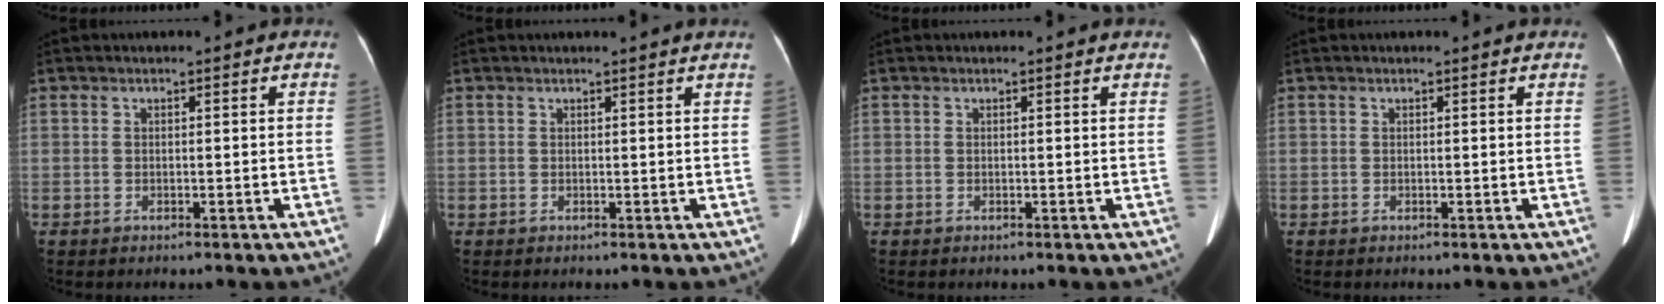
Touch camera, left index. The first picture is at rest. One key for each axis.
{"total": 2.4, "fx": 2.2, "fy": -0.4, "fz": 0.7, "tx": -0.014, "ty": 0.005, "tz": 0.023}
{"total": 0.8, "fx": 0.8, "fy": 0.0, "fz": 0.2, "tx": -0.009, "ty": 0.000, "tz": 0.003}
{"total": 0.5, "fx": 0.5, "fy": 0.0, "fz": 0.1, "tx": -0.004, "ty": 0.000, "tz": 0.002}